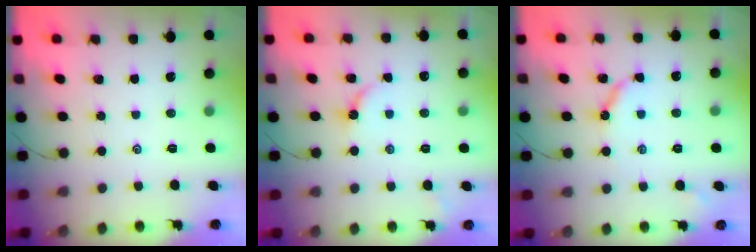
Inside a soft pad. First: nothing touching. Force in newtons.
{"total": 3.7, "press": 3.7, "slide": 0.4}
{"total": 5.4, "press": 5.4, "slide": 0.2}